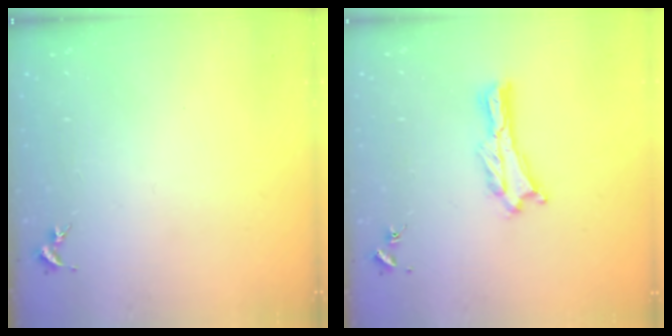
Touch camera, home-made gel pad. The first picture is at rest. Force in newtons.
{"total": 0.9, "press": 0.9, "slide": 0.2}